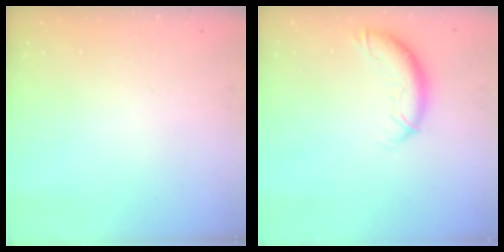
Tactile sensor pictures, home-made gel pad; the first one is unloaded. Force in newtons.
{"total": 9.9, "press": 9.9, "slide": 1.3}